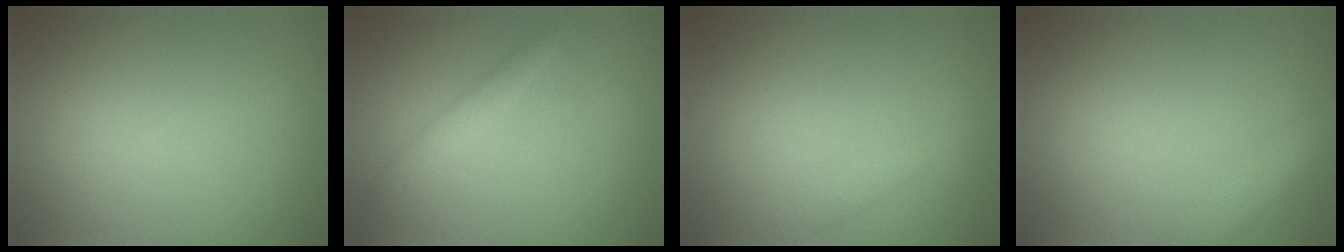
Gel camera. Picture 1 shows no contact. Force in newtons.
{"total": 1.3, "press": 1.3, "slide": 0.0}
{"total": 1.5, "press": 1.4, "slide": 0.0}
{"total": 3.4, "press": 3.4, "slide": 0.1}